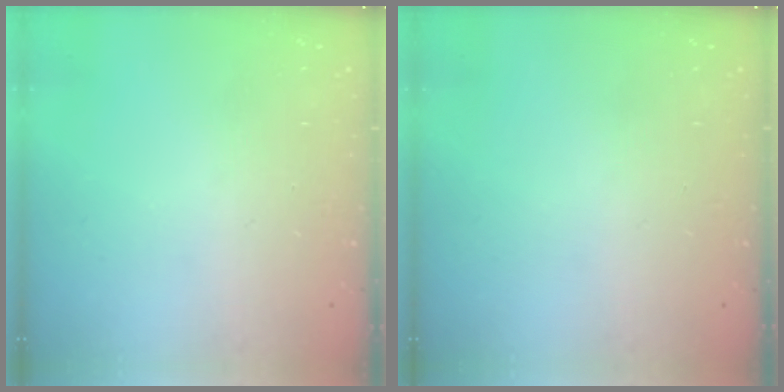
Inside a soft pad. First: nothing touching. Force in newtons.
{"total": 0.0}